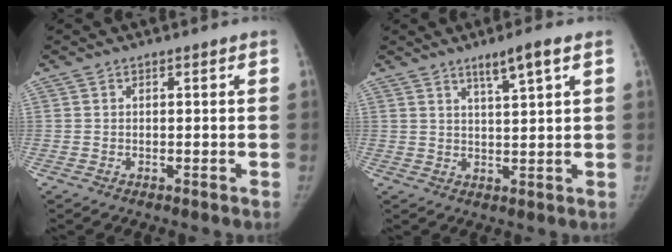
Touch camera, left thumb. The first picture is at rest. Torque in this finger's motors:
{"motor_torque": [0.27, -0.23, 0.63, -0.42, 0.01]}